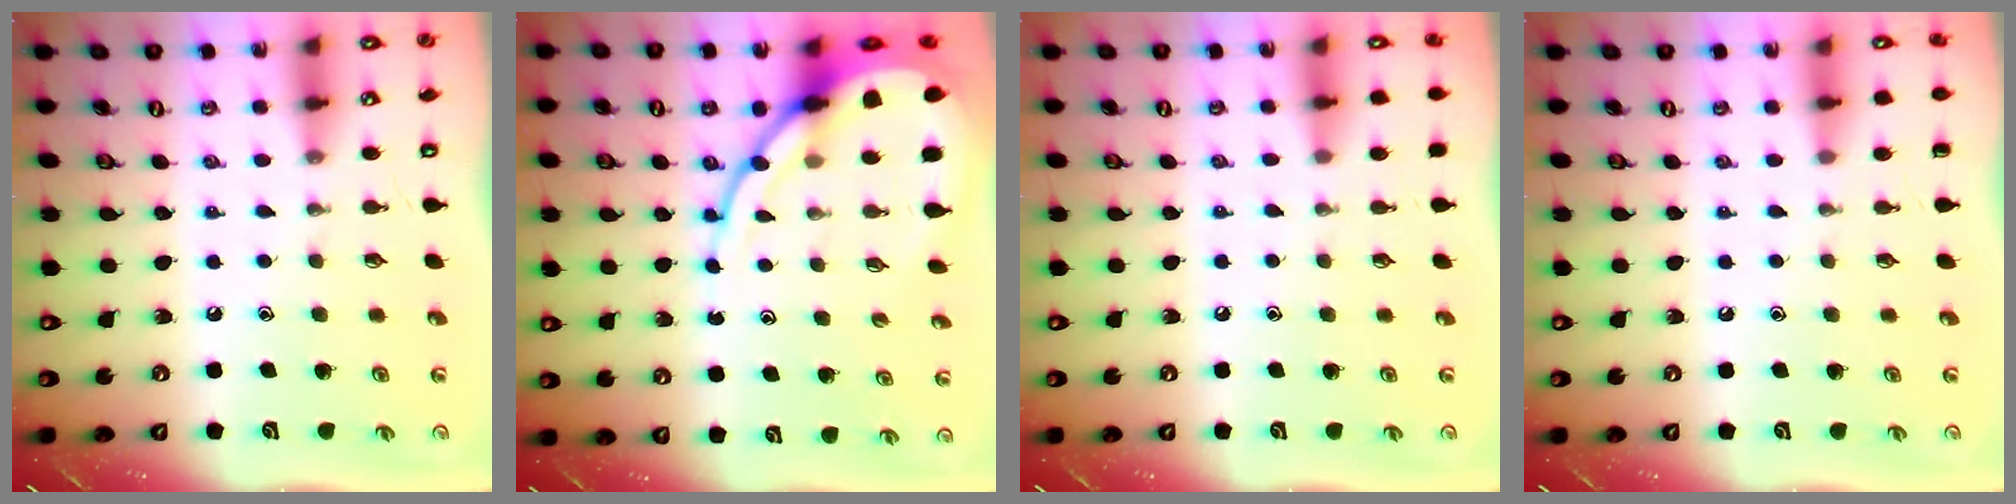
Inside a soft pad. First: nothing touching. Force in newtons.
{"total": 13.5, "press": 13.4, "slide": 1.5}
{"total": 2.8, "press": 2.8, "slide": 0.5}
{"total": 0.0}